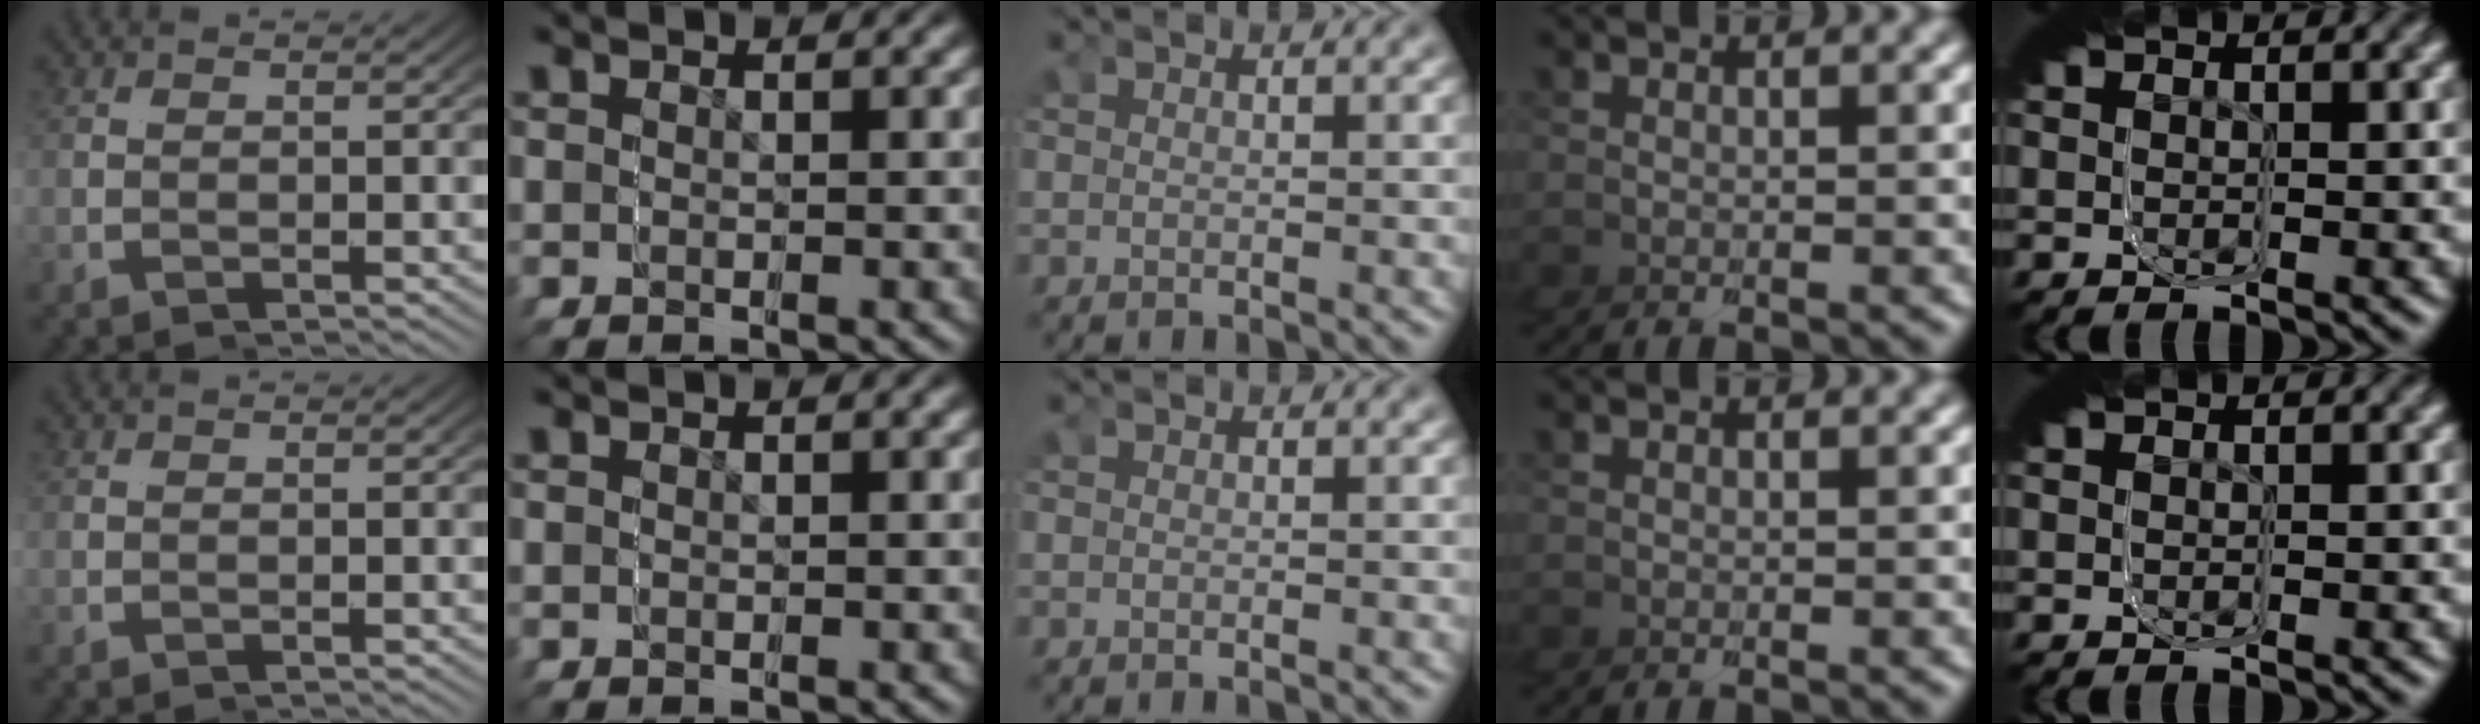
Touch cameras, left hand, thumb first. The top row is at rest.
{}